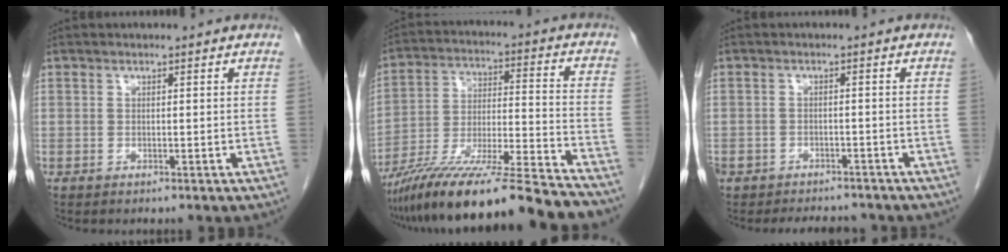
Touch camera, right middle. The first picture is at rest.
{"total": 22.5, "force": [-19.2, -0.4, 11.8], "torque": [-0.194, -0.023, -0.324]}
{"total": 8.3, "force": [-7.0, 3.8, 2.3], "torque": [-0.041, 0.003, -0.090]}